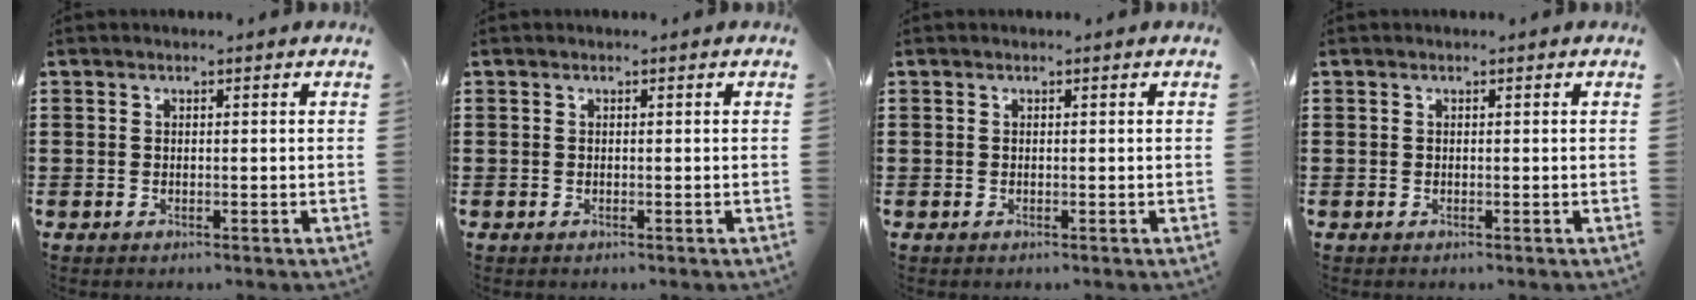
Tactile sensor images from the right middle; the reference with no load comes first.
{"total": 0.0}
{"total": 0.0}
{"total": 0.0}